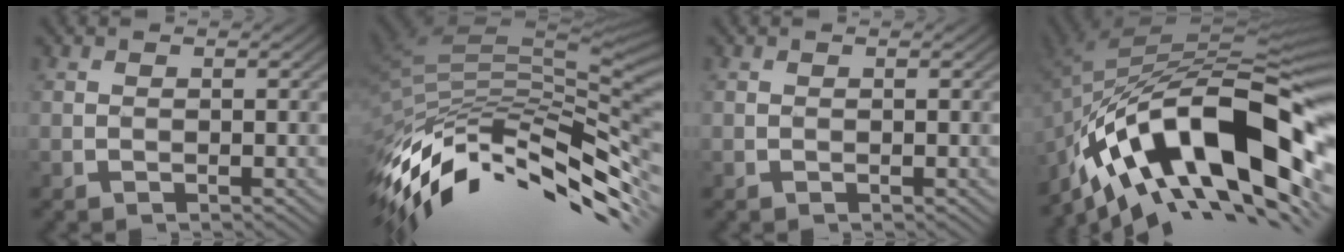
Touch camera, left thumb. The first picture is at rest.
{"total": 15.0, "force": [-4.9, 6.0, 12.8], "torque": [-0.277, -0.018, -0.077]}
{"total": 0.0}
{"total": 17.6, "force": [-7.3, 7.6, 14.1], "torque": [-0.249, -0.006, -0.131]}